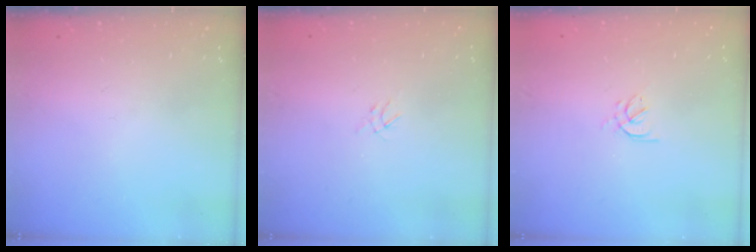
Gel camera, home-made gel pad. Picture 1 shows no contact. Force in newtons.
{"total": 1.2, "press": 1.1, "slide": 0.5}
{"total": 2.2, "press": 2.1, "slide": 0.7}